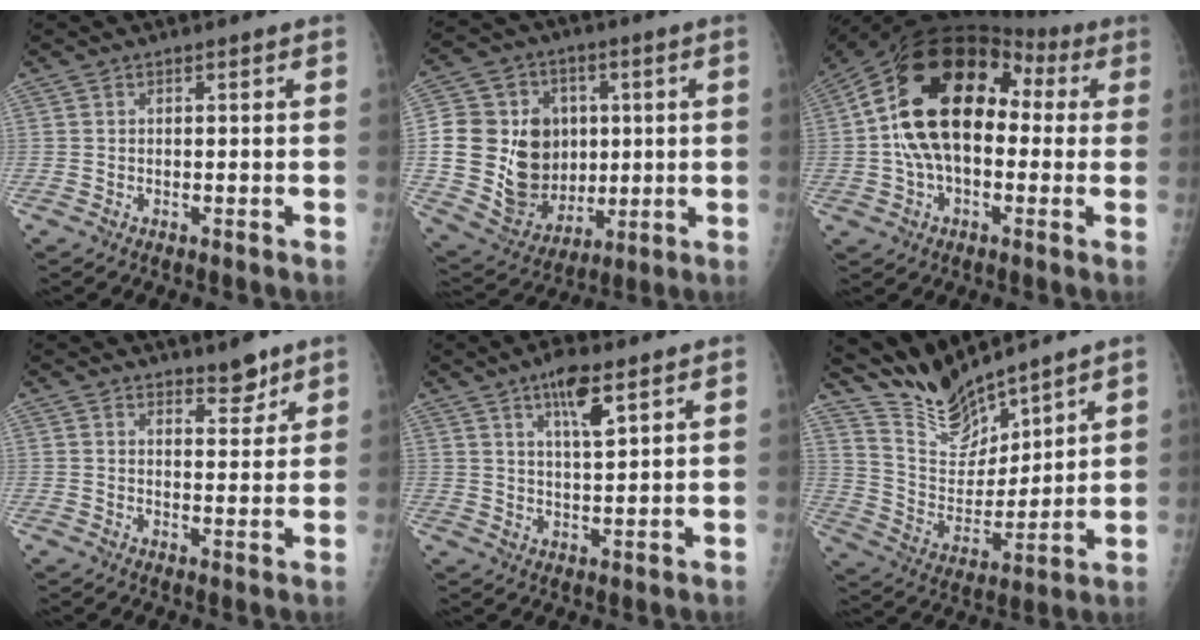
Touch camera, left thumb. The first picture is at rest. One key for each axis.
{"total": 20.4, "fx": 0.8, "fy": 16.5, "fz": 12.1, "tx": -0.194, "ty": 0.003, "tz": 0.036}
{"total": 21.4, "fx": 1.7, "fy": 13.5, "fz": 16.5, "tx": -0.270, "ty": 0.043, "tz": 0.015}
{"total": 4.1, "fx": 3.3, "fy": 1.5, "fz": 1.9, "tx": -0.008, "ty": -0.025, "tz": 0.049}
{"total": 7.0, "fx": 4.0, "fy": 1.8, "fz": 5.4, "tx": -0.088, "ty": -0.022, "tz": 0.069}
{"total": 11.8, "fx": 11.1, "fy": 2.5, "fz": 3.3, "tx": -0.039, "ty": -0.073, "tz": 0.228}